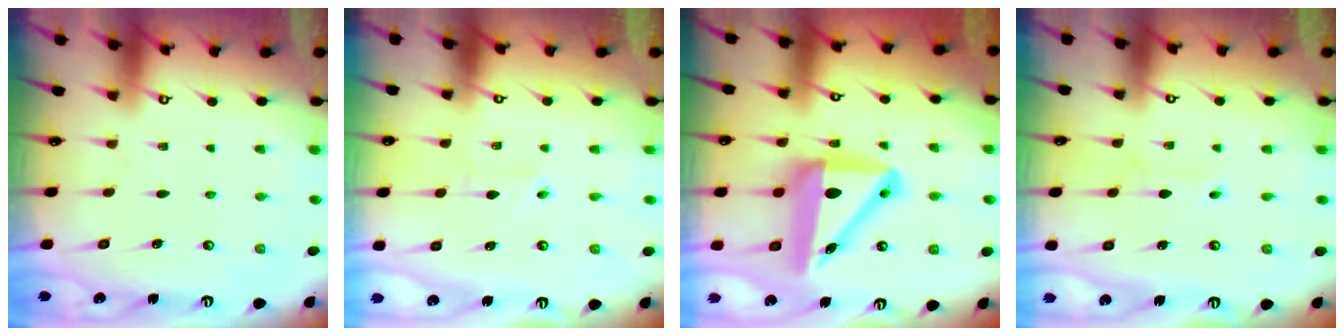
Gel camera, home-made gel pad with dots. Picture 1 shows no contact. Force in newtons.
{"total": 1.8, "press": 1.7, "slide": 0.2}
{"total": 13.3, "press": 13.0, "slide": 2.8}
{"total": 2.8, "press": 2.7, "slide": 0.3}